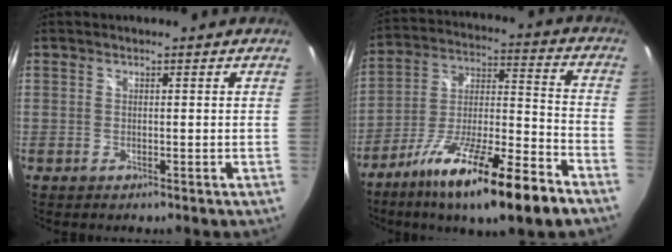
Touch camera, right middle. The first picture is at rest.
{"total": 20.7, "force": [-13.3, 3.1, 15.6], "torque": [-0.271, -0.026, -0.228]}